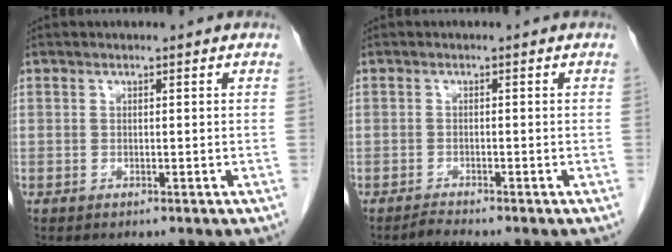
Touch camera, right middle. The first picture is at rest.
{"total": 1.3, "force": [-1.2, -0.4, 0.1], "torque": [-0.009, -0.007, -0.023]}